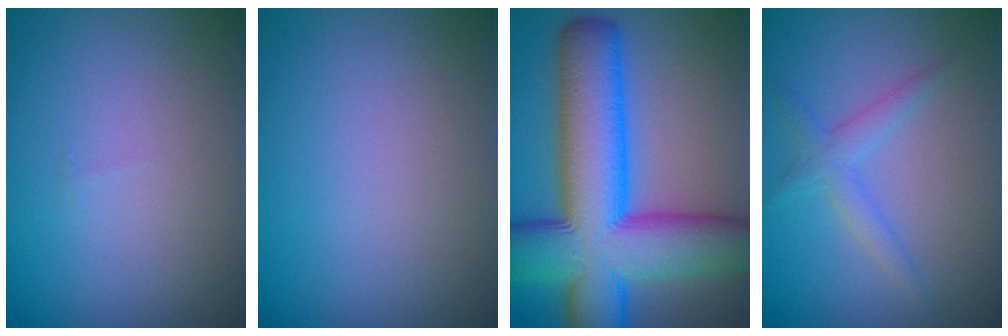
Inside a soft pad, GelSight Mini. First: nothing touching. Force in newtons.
{"total": 0.0}
{"total": 15.2, "press": 15.2, "slide": 0.4}
{"total": 2.0, "press": 2.0, "slide": 0.2}